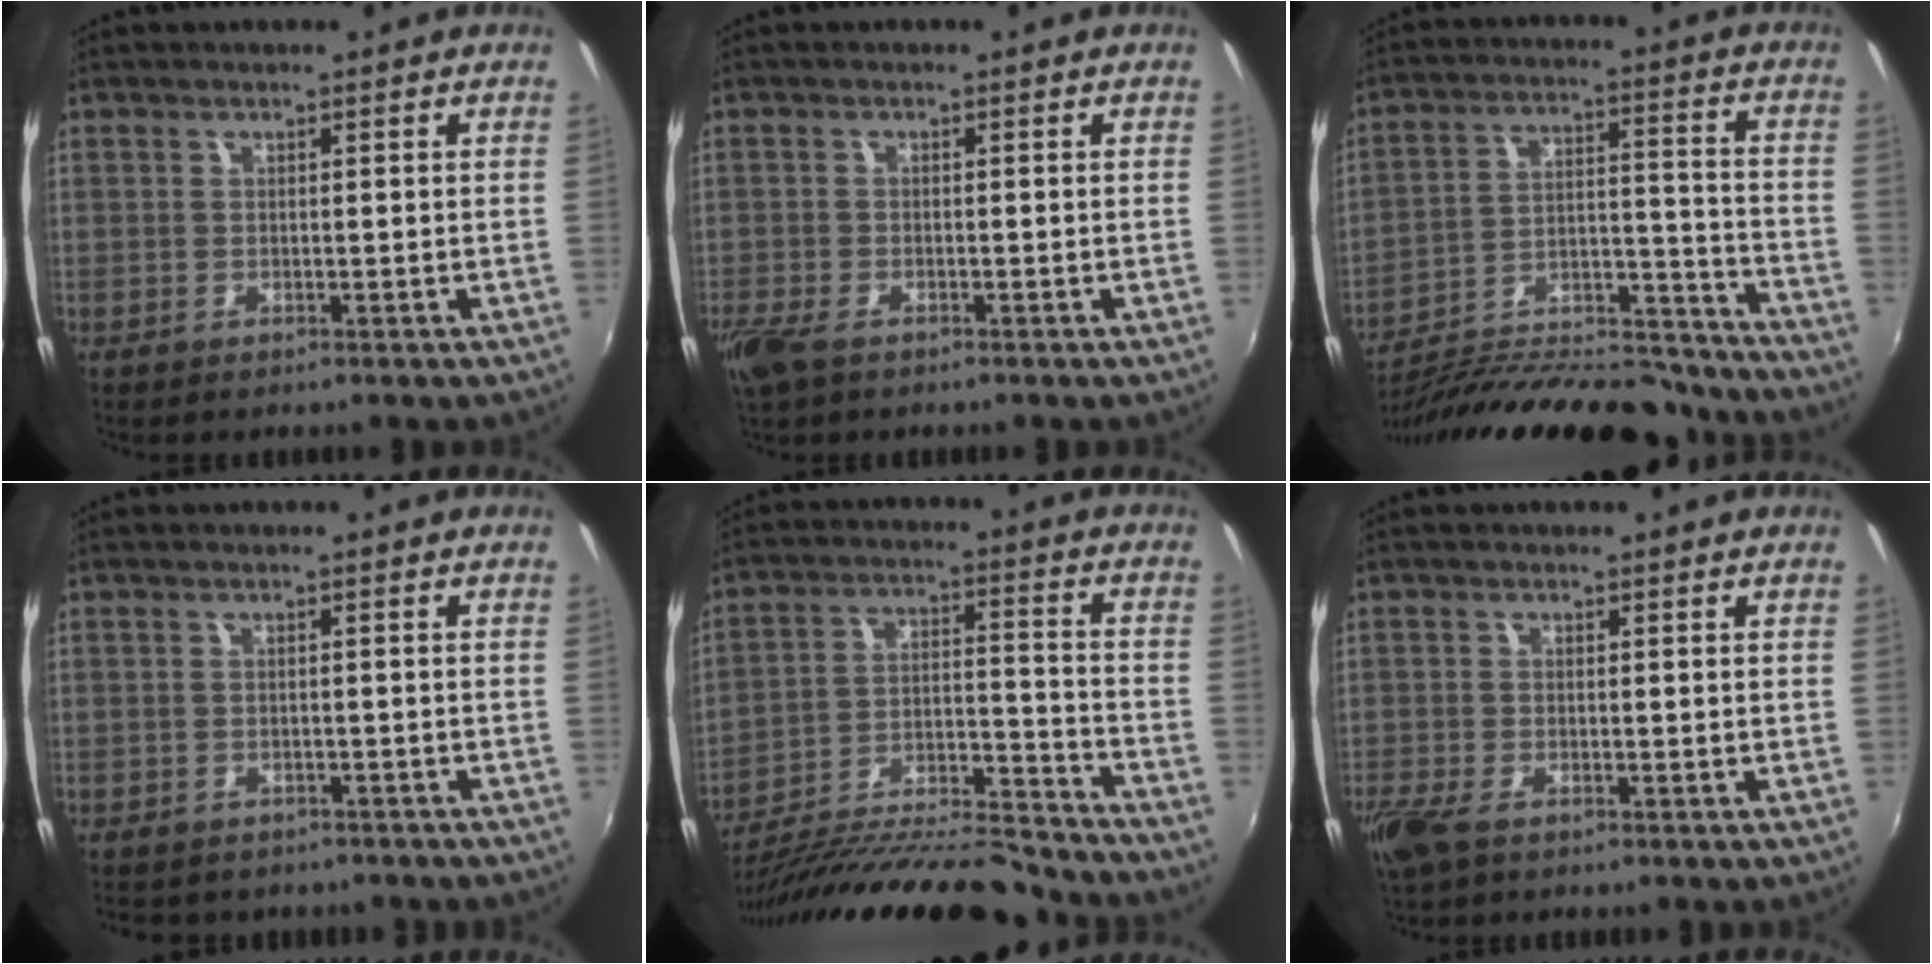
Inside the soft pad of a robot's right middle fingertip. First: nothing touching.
{"total": 4.8, "force": [-3.3, 1.9, 3.0], "torque": [-0.077, -0.017, -0.065]}
{"total": 28.3, "force": [-25.0, 6.8, 11.4], "torque": [-0.189, -0.002, -0.353]}
{"total": 6.4, "force": [-5.3, 2.9, 2.1], "torque": [-0.049, -0.019, -0.067]}
{"total": 25.6, "force": [-22.8, 3.6, 11.1], "torque": [-0.189, -0.035, -0.342]}
{"total": 5.4, "force": [-3.7, 1.9, 3.5], "torque": [-0.090, -0.019, -0.072]}